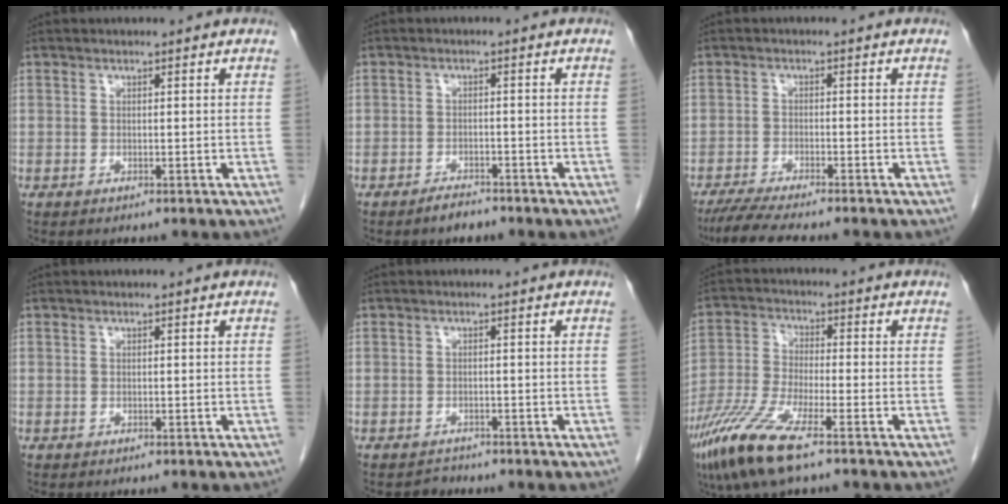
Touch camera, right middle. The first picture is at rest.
{"total": 2.4, "force": [-2.1, 0.7, 0.9], "torque": [-0.025, -0.002, -0.032]}
{"total": 6.9, "force": [-5.9, -0.1, 3.6], "torque": [-0.061, -0.022, -0.099]}
{"total": 0.0}
{"total": 1.2, "force": [-1.1, 0.3, -0.5], "torque": [0.001, -0.004, -0.019]}
{"total": 10.5, "force": [-6.7, 1.1, 8.0], "torque": [-0.185, -0.029, -0.132]}